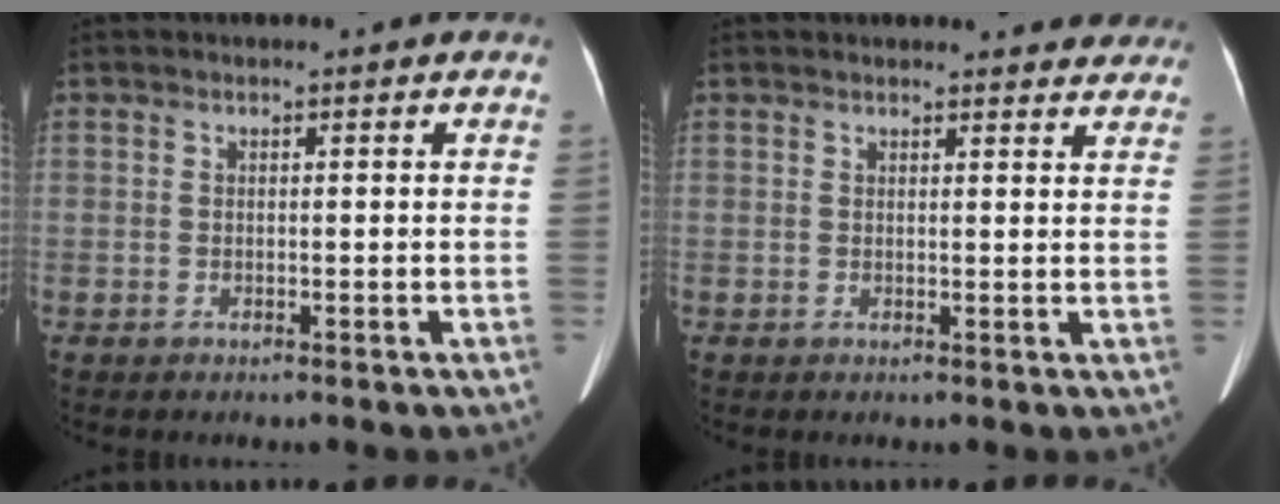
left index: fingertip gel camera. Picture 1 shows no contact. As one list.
[{"total": 11.2, "force": [10.6, 2.4, 2.8], "torque": [-0.004, -0.011, 0.099]}]